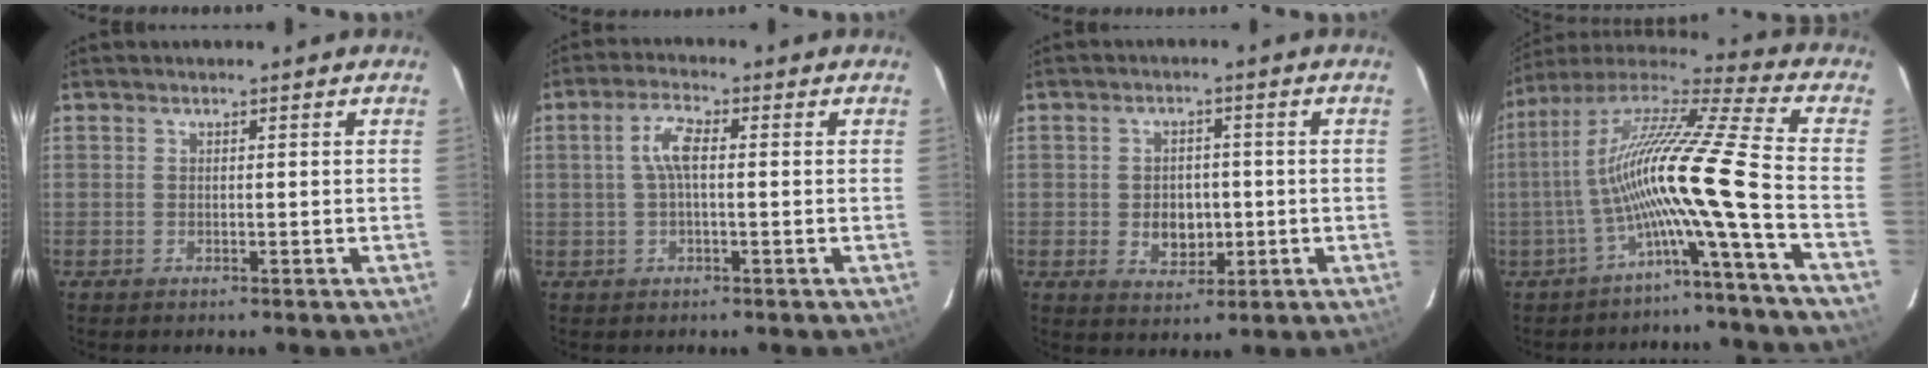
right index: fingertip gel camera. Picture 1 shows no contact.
{"total": 4.5, "force": [0.3, 1.4, 4.2], "torque": [-0.086, 0.011, 0.005]}
{"total": 5.9, "force": [-0.8, 4.5, 3.7], "torque": [-0.070, 0.002, -0.004]}
{"total": 15.1, "force": [-5.4, -2.2, 14.0], "torque": [-0.222, -0.015, -0.105]}